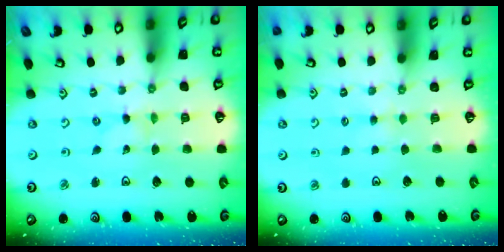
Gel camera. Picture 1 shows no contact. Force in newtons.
{"total": 2.8, "press": 2.8, "slide": 0.3}